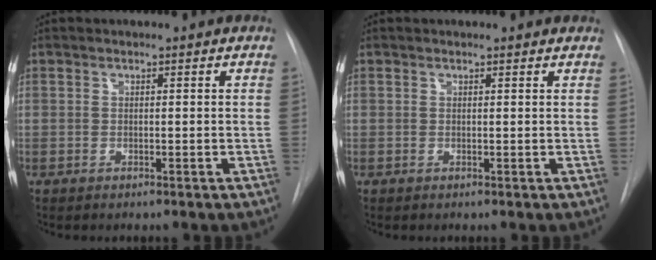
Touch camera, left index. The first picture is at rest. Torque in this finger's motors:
{"motor_torque": [0.20, -0.26, -0.49, 0.00]}